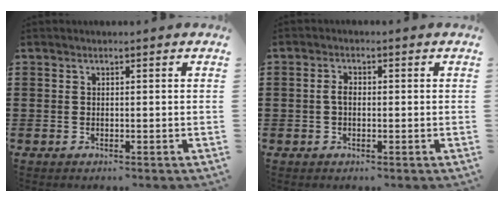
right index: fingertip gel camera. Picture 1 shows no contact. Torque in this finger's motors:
{"motor_torque": [0.12, 0.06, 0.04, 0.08]}